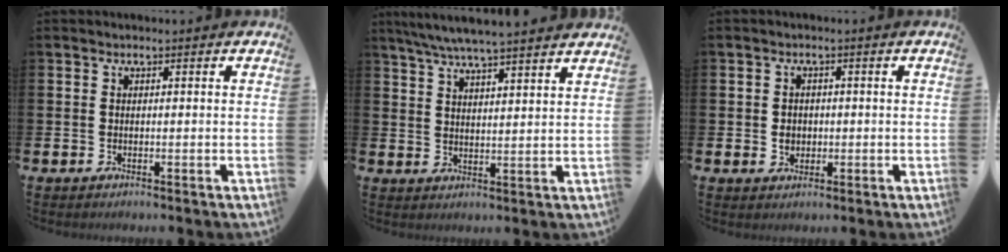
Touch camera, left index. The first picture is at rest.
{"total": 6.2, "force": [5.9, -0.1, 1.8], "torque": [-0.060, -0.025, 0.108]}
{"total": 2.0, "force": [-0.1, 1.8, 0.8], "torque": [0.004, -0.003, -0.008]}